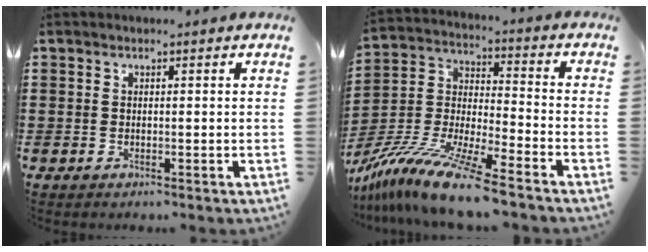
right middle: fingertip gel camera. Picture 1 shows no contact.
{"total": 13.4, "force": [-11.6, -0.1, 6.6], "torque": [-0.146, 0.007, -0.230]}